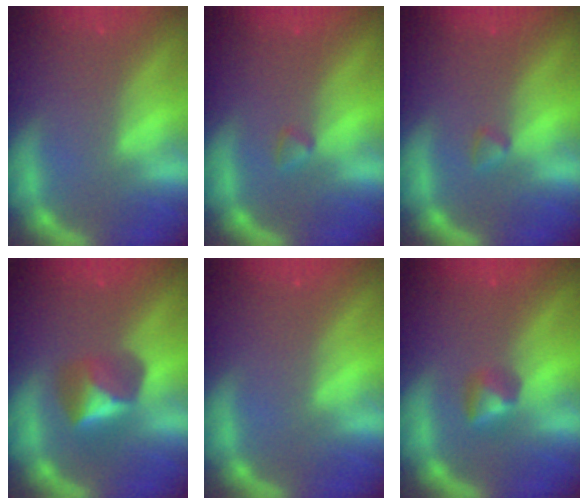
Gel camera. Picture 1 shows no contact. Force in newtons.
{"total": 0.9}
{"total": 0.9}
{"total": 3.9}
{"total": 0.0}
{"total": 1.9}